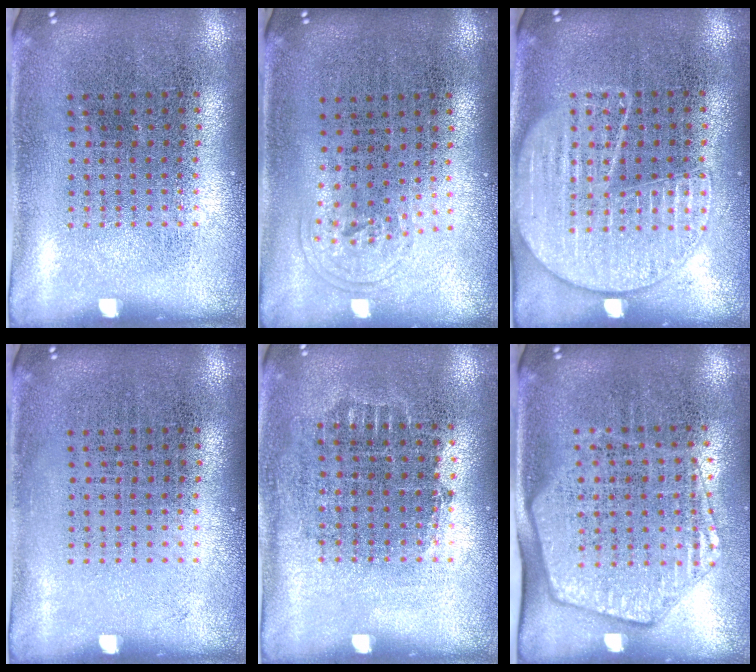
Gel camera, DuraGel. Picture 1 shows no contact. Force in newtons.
{"total": 0.8, "press": 0.6, "slide": 0.6}
{"total": 1.6, "press": 1.6, "slide": 0.1}
{"total": 0.0}
{"total": 0.7, "press": 0.6, "slide": 0.3}
{"total": 1.9, "press": 1.7, "slide": 0.9}